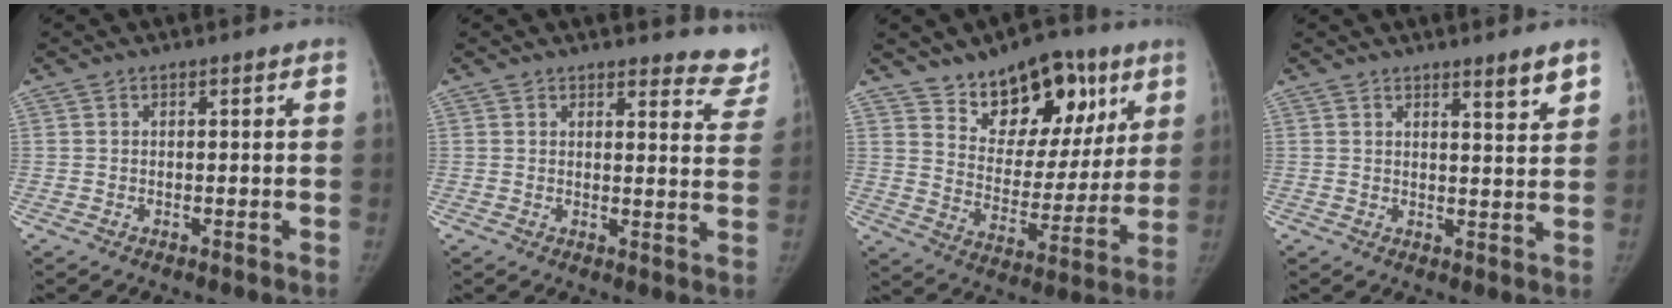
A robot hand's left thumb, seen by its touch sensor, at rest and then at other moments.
{"total": 9.1, "force": [8.7, 2.4, 0.5], "torque": [0.046, -0.070, 0.066]}
{"total": 18.9, "force": [11.1, 10.8, 10.8], "torque": [-0.094, -0.054, 0.176]}
{"total": 4.0, "force": [2.9, 0.3, 2.7], "torque": [-0.034, -0.027, 0.043]}